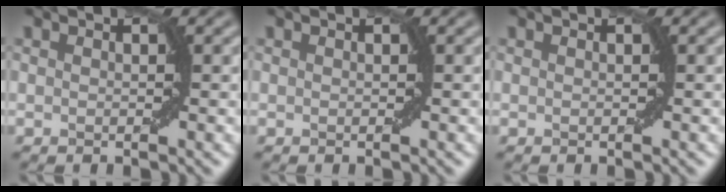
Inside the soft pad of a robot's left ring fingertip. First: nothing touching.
{"total": 0.0}
{"total": 0.0}